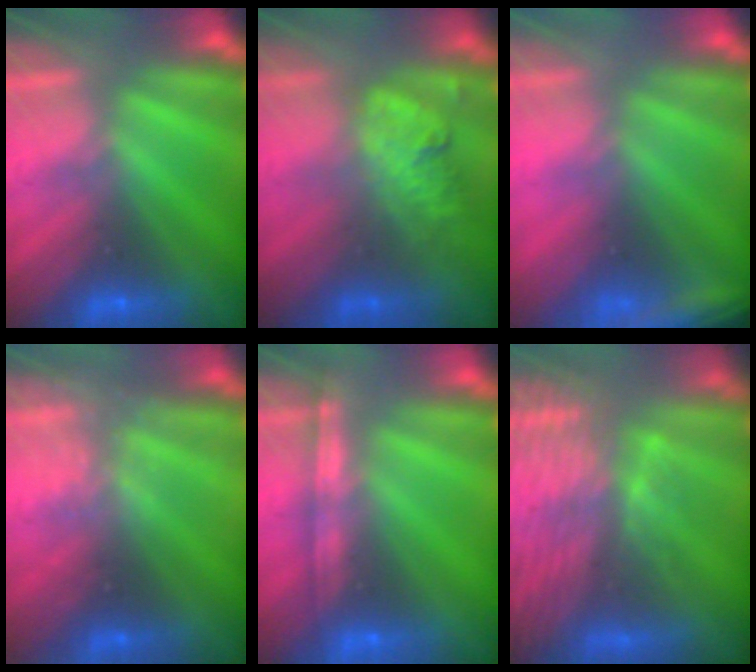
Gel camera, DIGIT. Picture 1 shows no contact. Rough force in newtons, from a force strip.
{"total": 2.3}
{"total": 2.4}
{"total": 2.2}
{"total": 1.1}
{"total": 11.8}